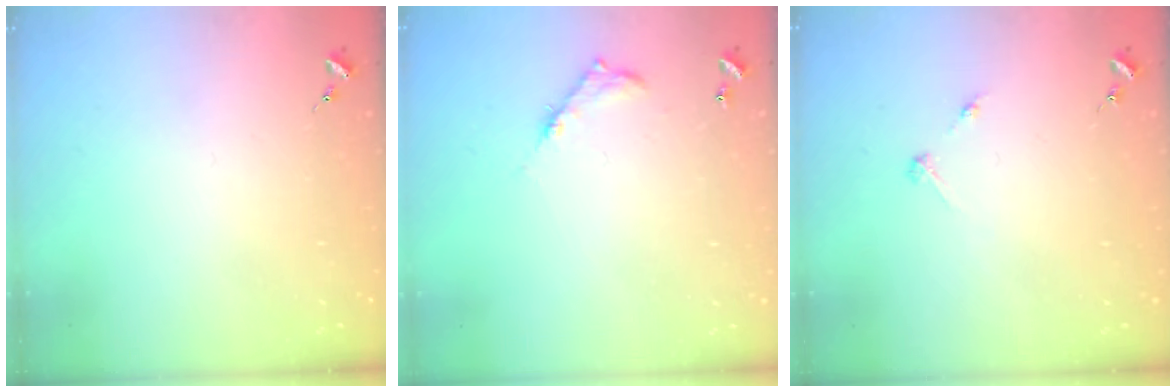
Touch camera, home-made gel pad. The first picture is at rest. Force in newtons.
{"total": 7.1, "press": 7.1, "slide": 0.5}
{"total": 2.7, "press": 2.7, "slide": 0.3}